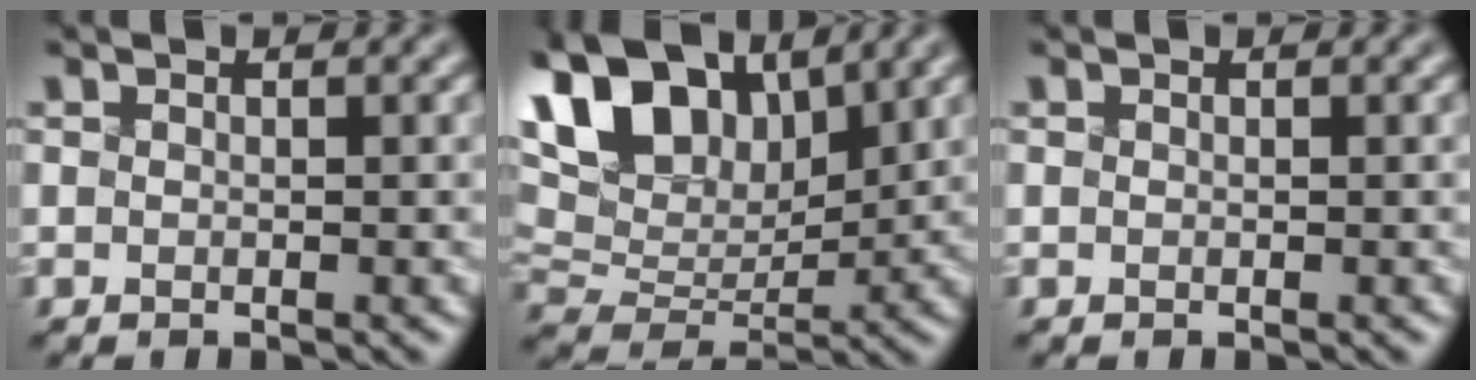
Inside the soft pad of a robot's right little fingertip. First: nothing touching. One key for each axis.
{"total": 13.0, "fx": 6.7, "fy": 7.1, "fz": 8.5, "tx": -0.185, "ty": 0.037, "tz": 0.109}
{"total": 0.0}